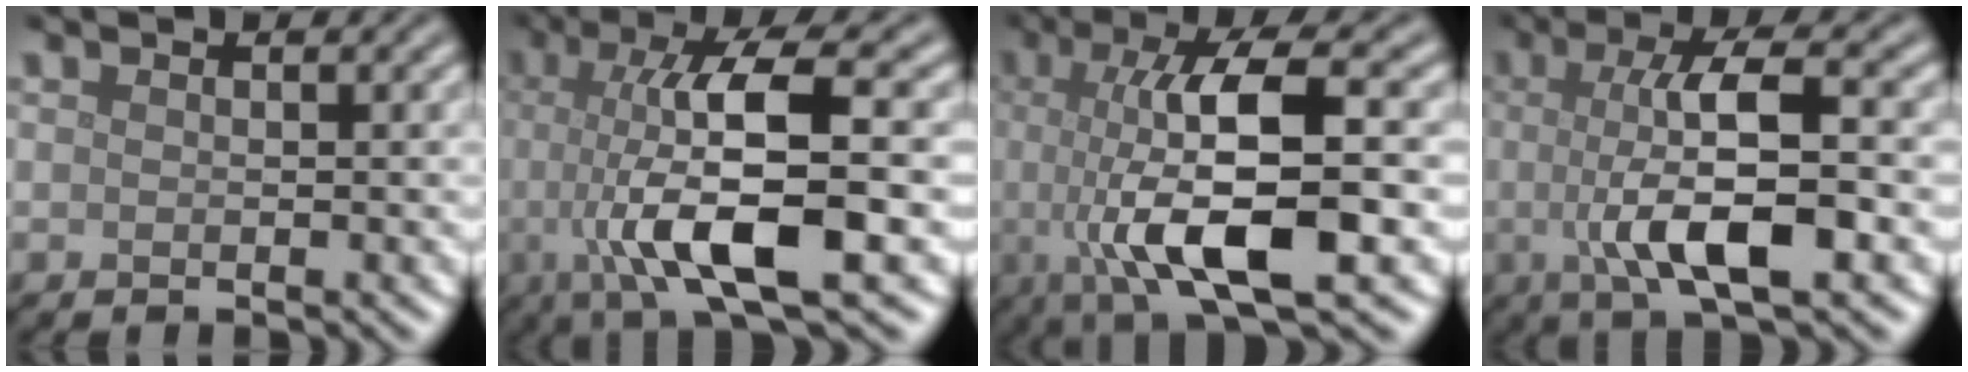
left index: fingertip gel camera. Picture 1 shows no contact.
{"total": 10.9, "force": [-1.1, 2.9, 10.4], "torque": [-0.164, -0.001, -0.020]}
{"total": 11.0, "force": [-1.1, 3.2, 10.5], "torque": [-0.166, 0.000, -0.021]}
{"total": 8.2, "force": [-0.7, 2.2, 7.8], "torque": [-0.123, -0.001, -0.016]}